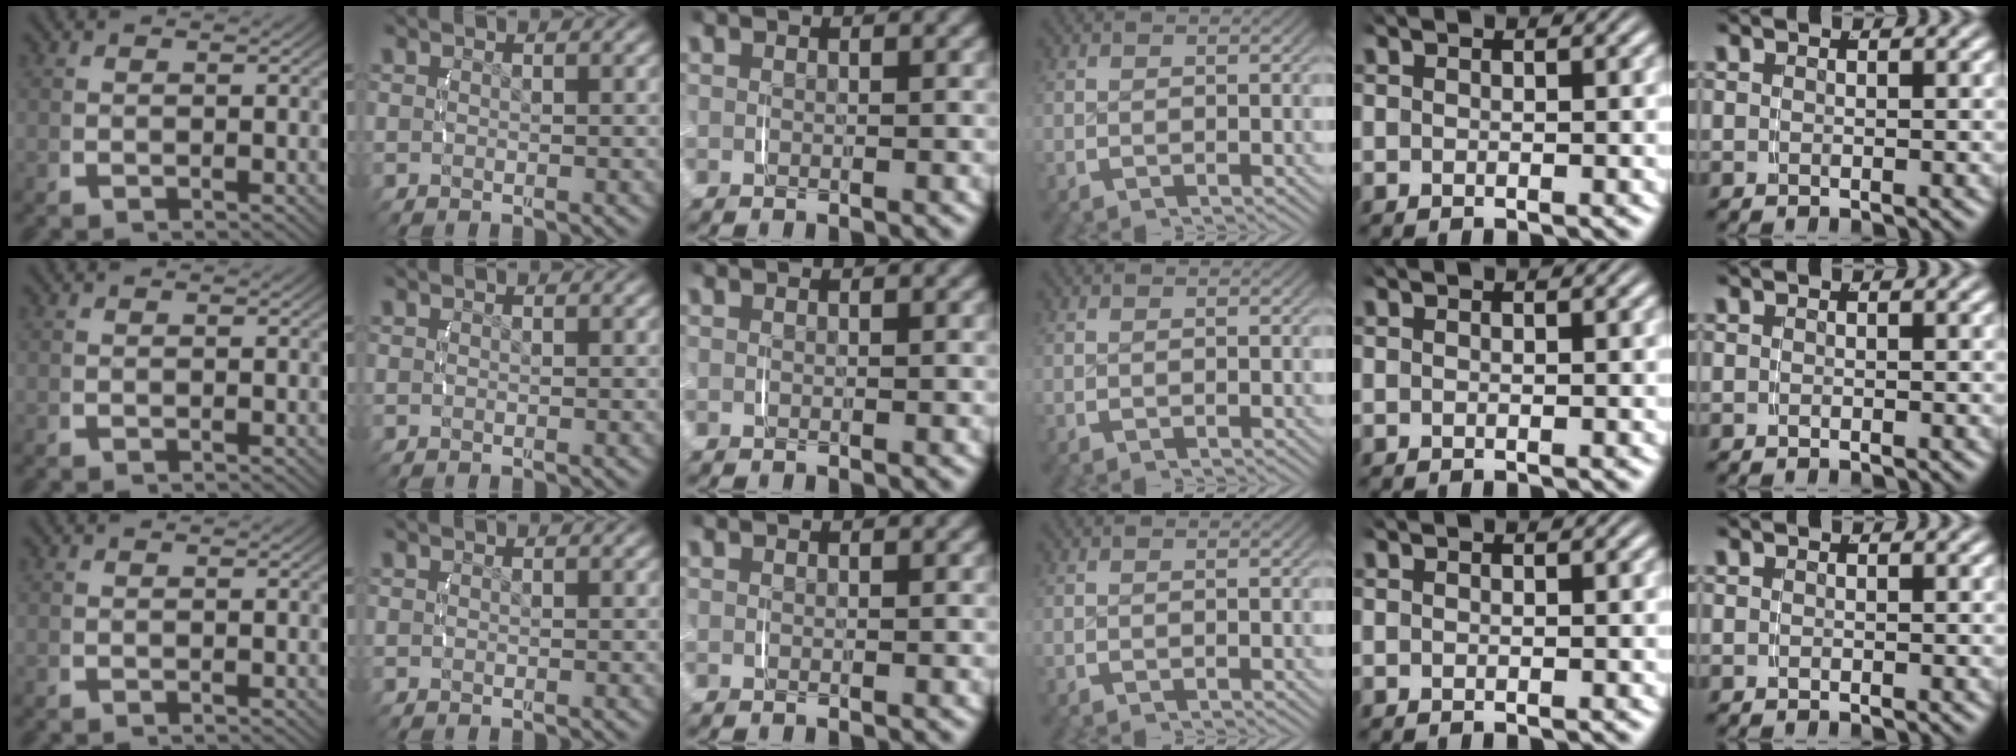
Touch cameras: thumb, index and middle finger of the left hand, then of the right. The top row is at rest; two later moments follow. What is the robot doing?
{"motion": "lift_and_place", "object": "napkin"}